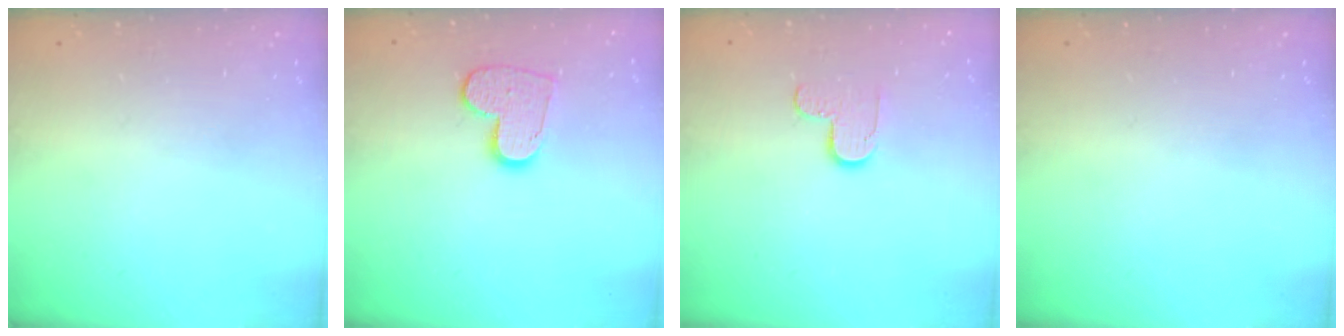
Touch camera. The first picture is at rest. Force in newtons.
{"total": 10.4, "press": 10.4, "slide": 0.7}
{"total": 5.8, "press": 5.7, "slide": 0.6}
{"total": 0.0}